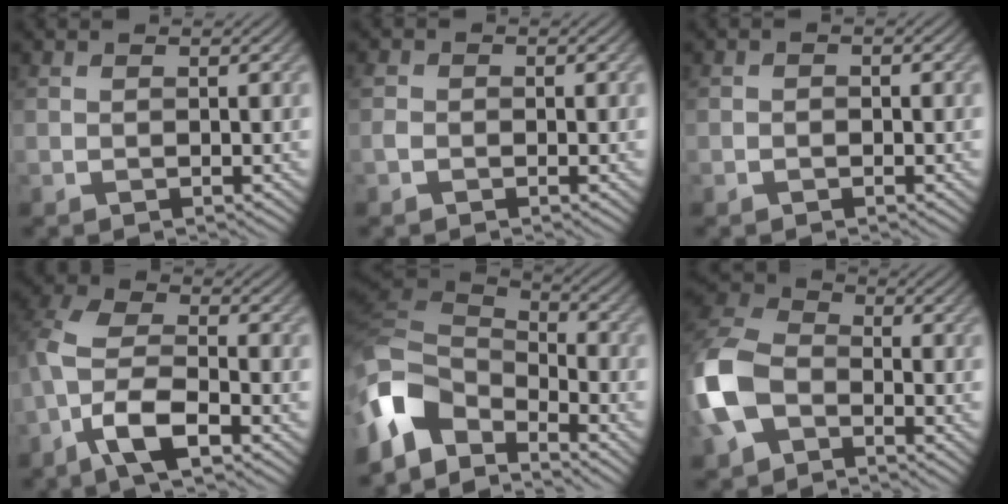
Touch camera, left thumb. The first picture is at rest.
{"total": 1.4, "force": [-0.7, 1.1, 0.6], "torque": [-0.012, 0.000, -0.021]}
{"total": 0.7, "force": [-0.4, 0.5, 0.3], "torque": [-0.004, -0.001, -0.007]}
{"total": 8.8, "force": [-4.1, 4.0, 6.7], "torque": [-0.147, 0.006, -0.090]}
{"total": 10.7, "force": [-6.4, 6.1, 6.0], "torque": [-0.149, -0.006, -0.132]}
{"total": 11.2, "force": [-3.8, 7.7, 7.2], "torque": [-0.192, -0.007, -0.088]}